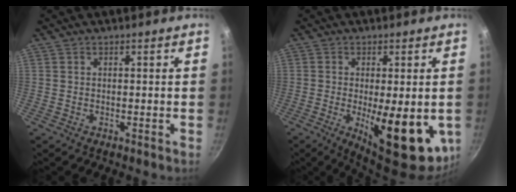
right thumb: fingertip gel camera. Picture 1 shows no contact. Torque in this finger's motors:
{"motor_torque": [2.23, 2.14, 1.75, -0.03, 0.43]}